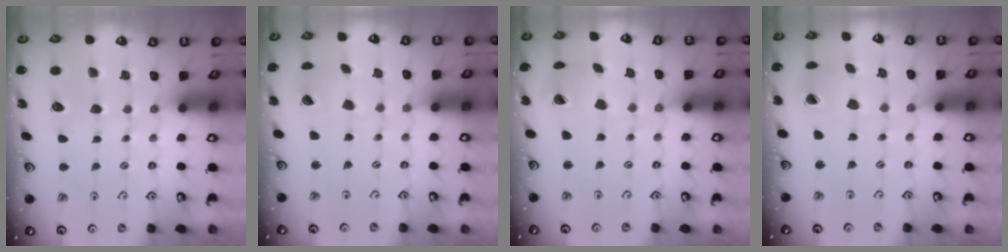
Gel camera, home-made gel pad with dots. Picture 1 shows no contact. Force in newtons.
{"total": 2.7, "press": 2.7, "slide": 0.3}
{"total": 1.5, "press": 1.5, "slide": 0.2}
{"total": 2.2, "press": 2.2, "slide": 0.2}